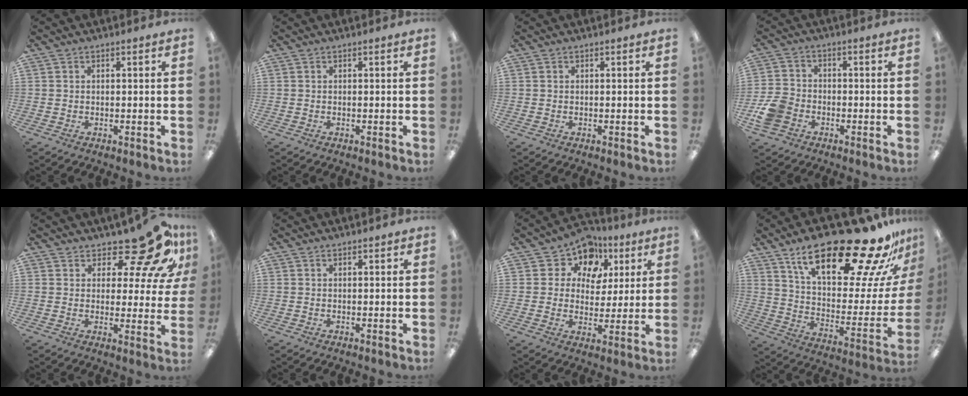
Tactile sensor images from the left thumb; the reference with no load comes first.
{"total": 0.0}
{"total": 0.0}
{"total": 7.3, "force": [-3.2, 5.5, 3.6], "torque": [-0.074, 0.015, -0.061]}
{"total": 14.8, "force": [11.2, 5.1, 8.2], "torque": [-0.110, -0.090, 0.186]}
{"total": 0.0}
{"total": 9.7, "force": [5.5, 7.5, 2.8], "torque": [-0.056, -0.036, 0.102]}
{"total": 29.0, "force": [19.9, 9.1, 19.1], "torque": [-0.289, -0.135, 0.326]}